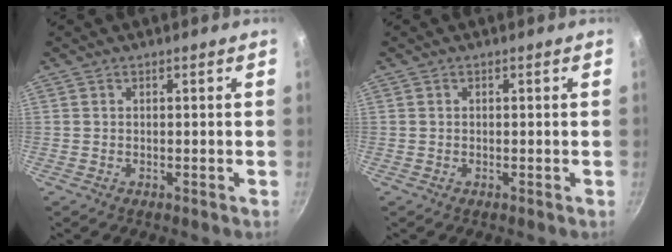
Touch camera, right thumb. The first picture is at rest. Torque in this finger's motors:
{"motor_torque": [-0.05, -0.20, -0.57, 0.25, -0.02]}